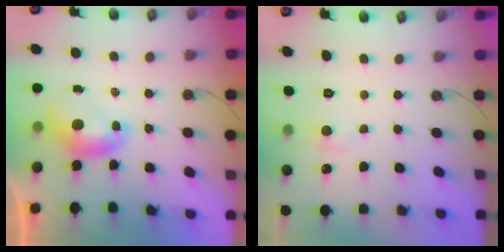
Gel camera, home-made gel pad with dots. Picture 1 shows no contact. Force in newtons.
{"total": 0.6, "press": 0.4, "slide": 0.5}